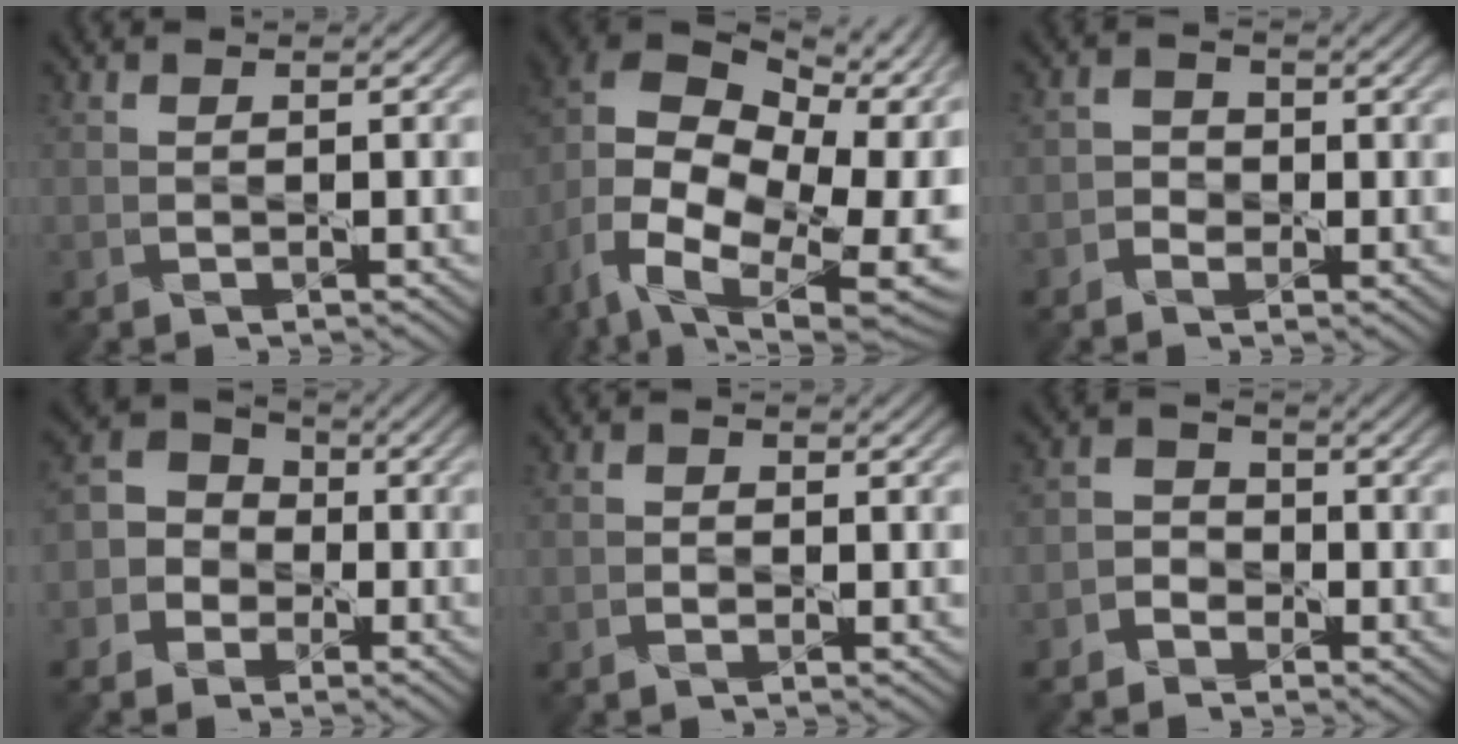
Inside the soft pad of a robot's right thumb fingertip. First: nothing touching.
{"total": 18.6, "force": [-4.0, 12.6, 13.0], "torque": [-0.245, 0.007, -0.052]}
{"total": 1.8, "force": [-0.9, 1.4, 0.5], "torque": [-0.009, 0.005, -0.026]}
{"total": 5.8, "force": [-2.1, 5.1, 1.9], "torque": [-0.045, 0.005, -0.061]}
{"total": 0.7, "force": [-0.2, 0.5, 0.4], "torque": [-0.005, 0.000, -0.007]}
{"total": 2.7, "force": [-1.9, 1.9, 0.5], "torque": [-0.015, 0.007, -0.051]}